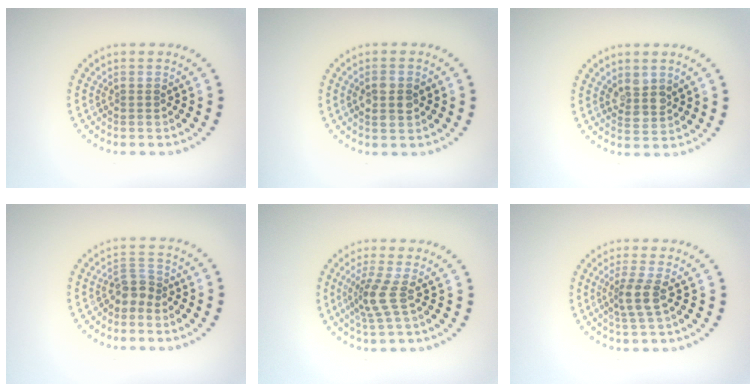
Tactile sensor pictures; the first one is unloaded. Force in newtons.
{"total": 2.4, "press": 2.4, "slide": 0.2}
{"total": 2.3, "press": 2.0, "slide": 1.1}
{"total": 2.1, "press": 1.6, "slide": 1.4}
{"total": 2.7, "press": 1.9, "slide": 2.0}
{"total": 2.4, "press": 1.8, "slide": 1.5}